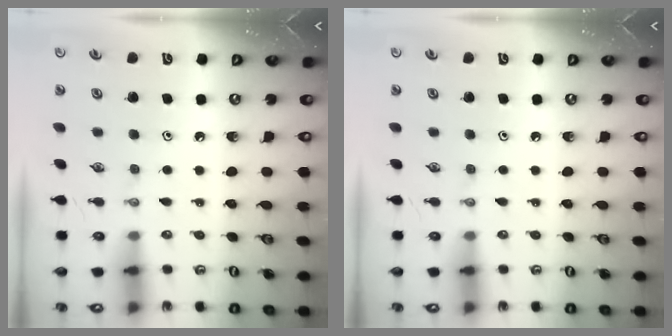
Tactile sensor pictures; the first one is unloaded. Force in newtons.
{"total": 0.0}